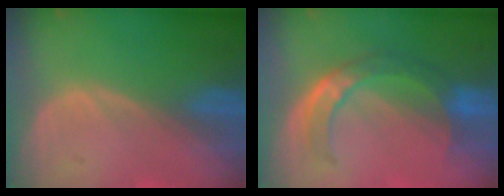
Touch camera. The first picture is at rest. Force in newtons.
{"total": 6.8, "press": 6.6, "slide": 1.5}